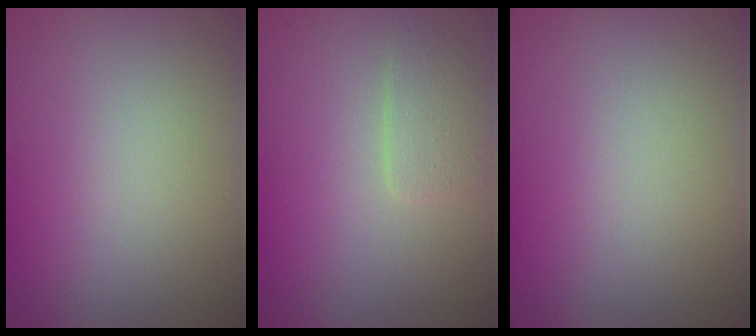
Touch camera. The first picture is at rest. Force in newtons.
{"total": 1.8, "press": 1.8, "slide": 0.0}
{"total": 0.0}